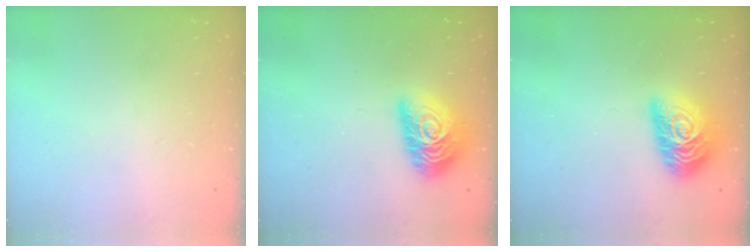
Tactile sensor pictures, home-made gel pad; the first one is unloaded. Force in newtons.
{"total": 15.8, "press": 15.7, "slide": 0.9}
{"total": 15.8, "press": 15.7, "slide": 0.9}